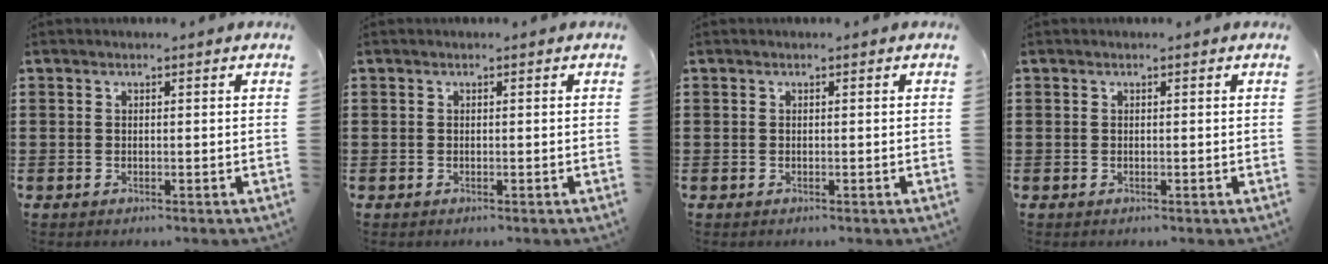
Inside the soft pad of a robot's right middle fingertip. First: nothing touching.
{"total": 0.0}
{"total": 0.0}
{"total": 0.0}